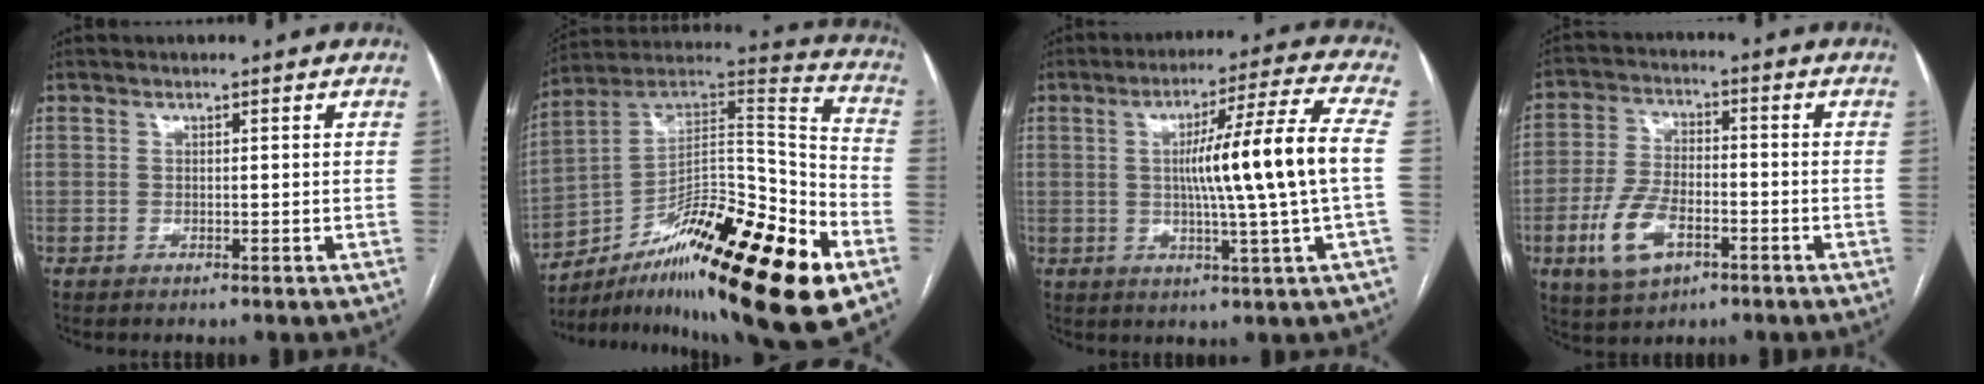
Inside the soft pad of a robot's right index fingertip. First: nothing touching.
{"total": 29.0, "force": [-15.2, 4.7, 24.3], "torque": [-0.332, 0.009, -0.243]}
{"total": 13.7, "force": [0.3, -1.7, 13.6], "torque": [-0.214, 0.001, 0.004]}
{"total": 9.8, "force": [-4.0, 5.2, 7.2], "torque": [-0.163, 0.004, -0.069]}